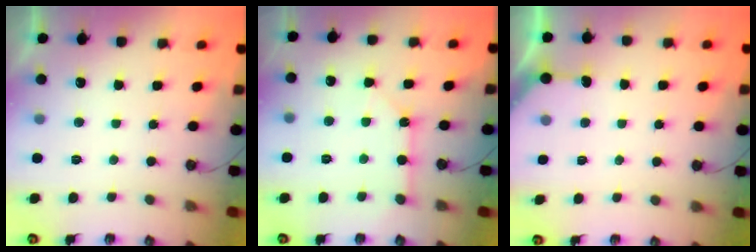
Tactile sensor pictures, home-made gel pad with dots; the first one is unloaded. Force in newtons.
{"total": 4.2, "press": 4.2, "slide": 0.3}
{"total": 4.4, "press": 4.4, "slide": 0.3}